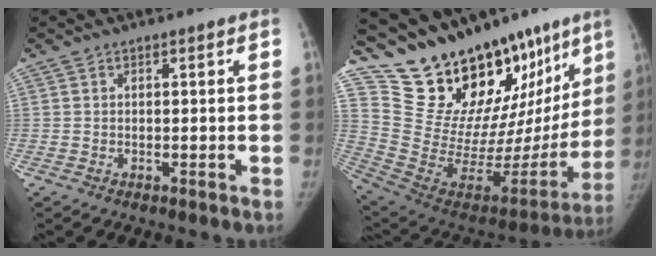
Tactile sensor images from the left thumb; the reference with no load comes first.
{"total": 31.3, "force": [24.1, 12.0, 16.0], "torque": [-0.217, -0.126, 0.373]}